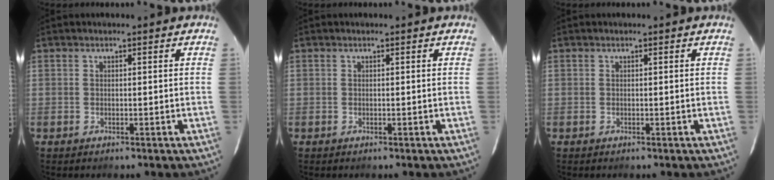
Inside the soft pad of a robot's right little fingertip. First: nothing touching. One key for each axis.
{"total": 0.0}
{"total": 0.0}